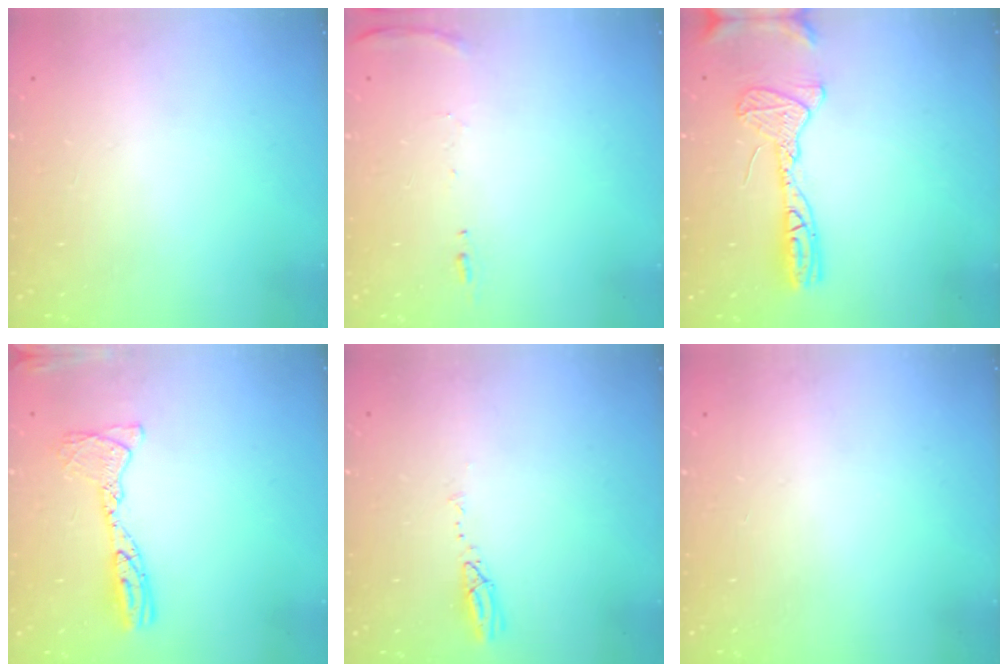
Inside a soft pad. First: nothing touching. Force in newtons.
{"total": 6.6, "press": 6.5, "slide": 0.7}
{"total": 12.5, "press": 12.3, "slide": 2.3}
{"total": 12.2, "press": 12.1, "slide": 1.3}
{"total": 3.6, "press": 3.6, "slide": 0.2}
{"total": 0.0}